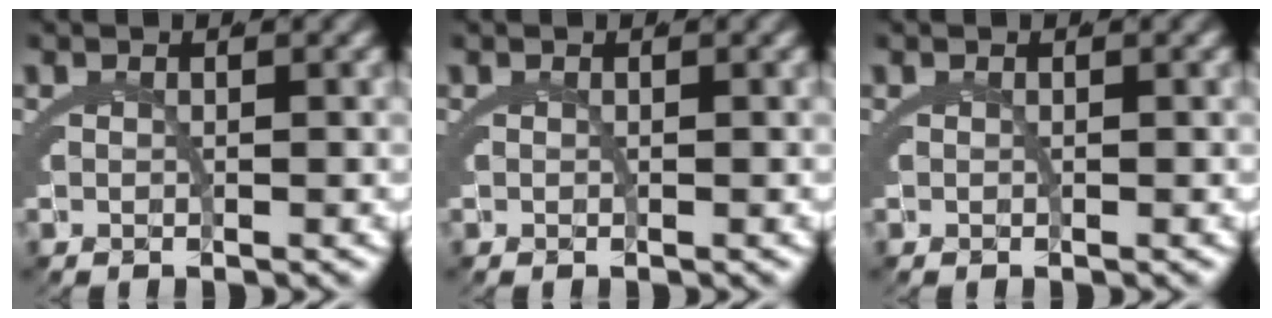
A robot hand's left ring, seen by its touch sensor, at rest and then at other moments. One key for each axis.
{"total": 0.0}
{"total": 0.0}